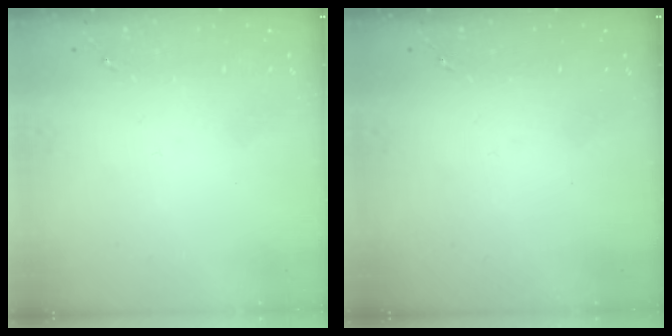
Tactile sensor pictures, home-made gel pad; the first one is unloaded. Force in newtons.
{"total": 0.0}